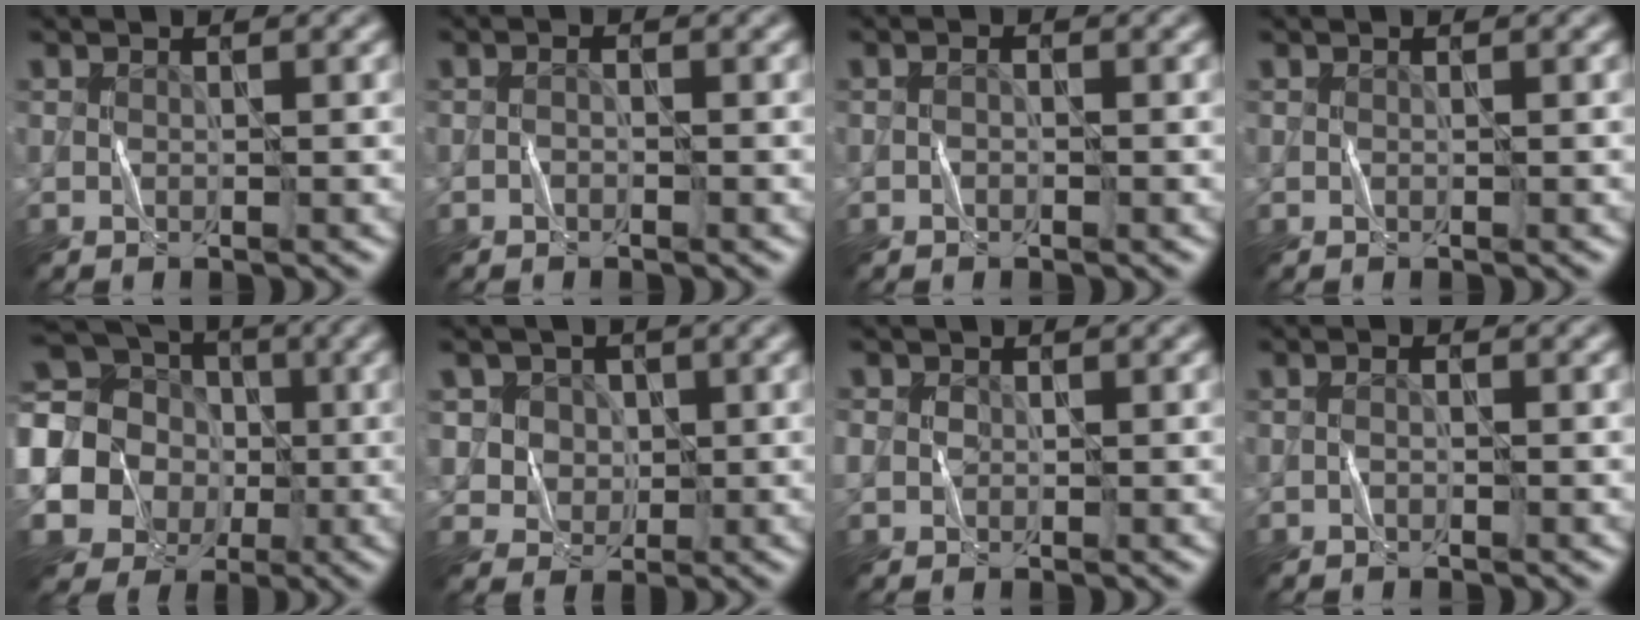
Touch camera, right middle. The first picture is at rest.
{"total": 0.5, "force": [-0.3, 0.2, 0.3], "torque": [-0.001, -0.002, -0.013]}
{"total": 0.6, "force": [-0.1, 0.4, 0.5], "torque": [0.000, -0.002, -0.011]}
{"total": 0.0}
{"total": 20.7, "force": [-1.7, 19.5, 6.5], "torque": [-0.202, -0.002, -0.081]}
{"total": 5.1, "force": [1.8, 4.5, 1.7], "torque": [-0.027, 0.009, 0.027]}
{"total": 2.0, "force": [0.1, 1.8, 0.9], "torque": [-0.017, 0.006, -0.002]}
{"total": 0.7, "force": [-0.3, 0.2, 0.6], "torque": [-0.006, -0.005, -0.011]}